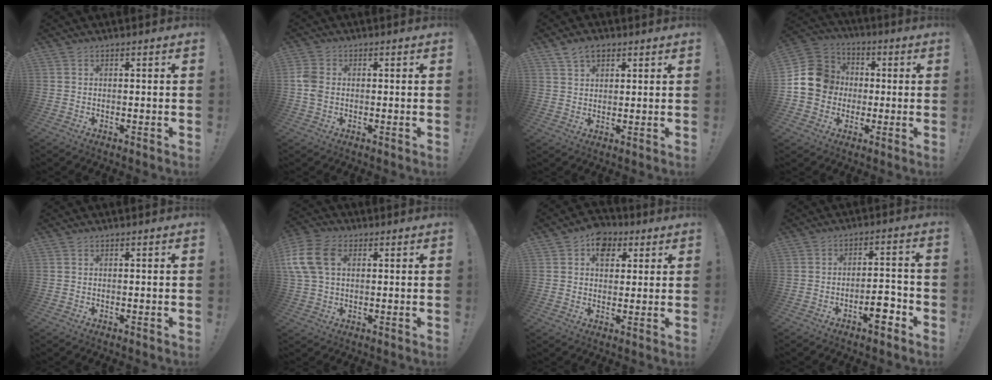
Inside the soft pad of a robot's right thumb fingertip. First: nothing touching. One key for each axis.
{"total": 5.6, "fx": -0.6, "fy": 4.2, "fz": 3.6, "tx": -0.081, "ty": 0.005, "tz": -0.012}
{"total": 5.4, "fx": 3.4, "fy": 3.3, "fz": 2.6, "tx": -0.046, "ty": -0.010, "tz": 0.064}
{"total": 16.0, "fx": 0.6, "fy": 14.3, "fz": 7.1, "tx": -0.102, "ty": 0.014, "tz": 0.024}
{"total": 0.0}
{"total": 13.3, "fx": 3.0, "fy": 9.1, "fz": 9.2, "tx": -0.203, "ty": 0.003, "tz": 0.058}
{"total": 8.2, "fx": 3.3, "fy": 6.5, "fz": 3.6, "tx": -0.040, "ty": -0.010, "tz": 0.062}
{"total": 7.2, "fx": -4.1, "fy": 2.8, "fz": 5.2, "tx": -0.055, "ty": 0.022, "tz": -0.071}